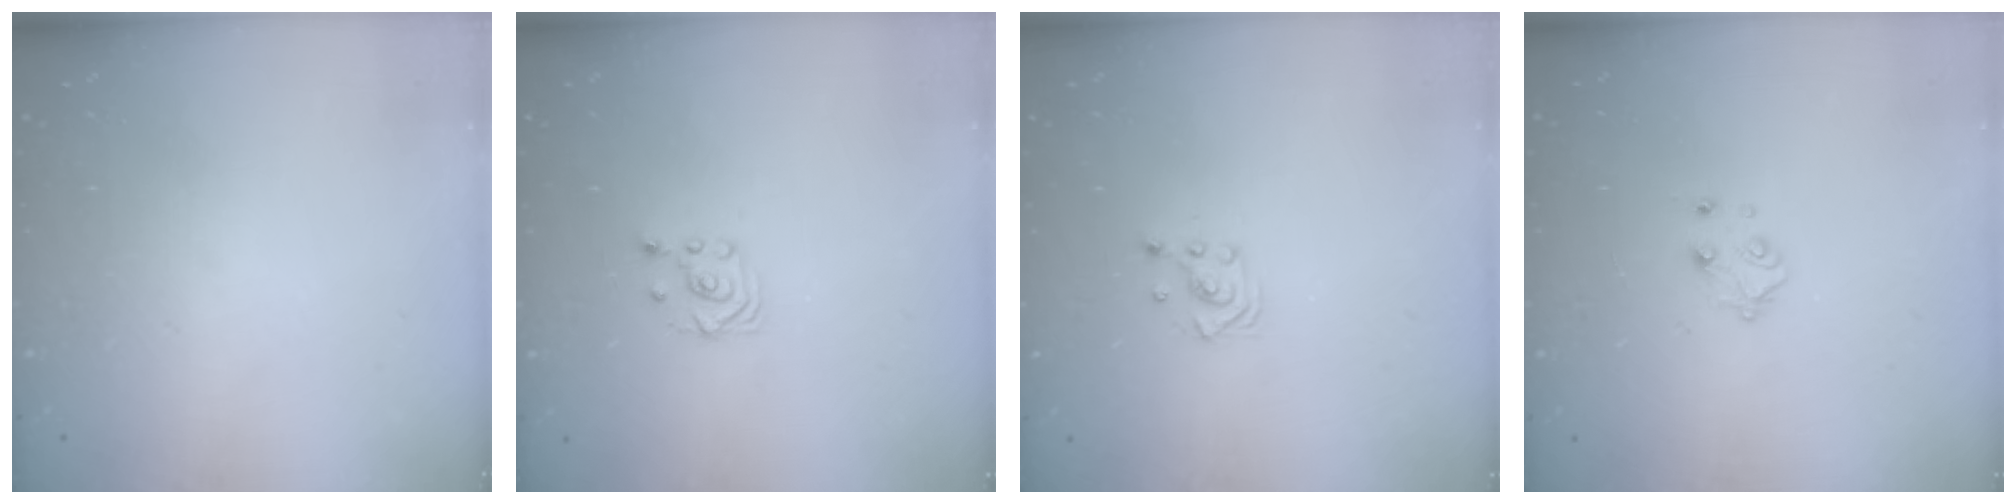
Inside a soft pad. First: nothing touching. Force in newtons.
{"total": 2.7, "press": 2.4, "slide": 1.3}
{"total": 3.1, "press": 3.1, "slide": 0.3}
{"total": 4.4, "press": 4.4, "slide": 0.5}